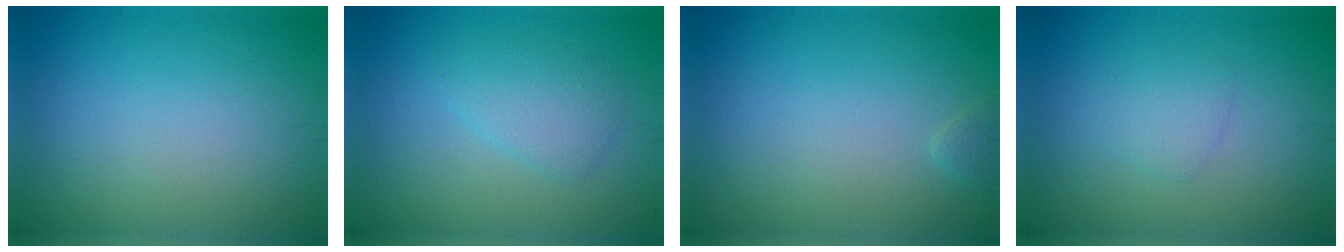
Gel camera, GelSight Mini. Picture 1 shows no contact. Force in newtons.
{"total": 2.6, "press": 2.5, "slide": 0.1}
{"total": 0.8, "press": 0.8, "slide": 0.1}
{"total": 1.5, "press": 1.5, "slide": 0.0}